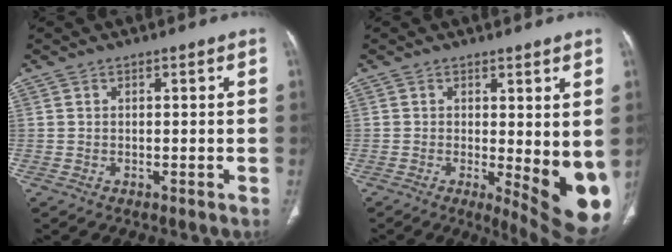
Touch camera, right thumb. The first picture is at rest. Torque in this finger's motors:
{"motor_torque": [-0.44, 1.59, 0.00, -0.15, 0.06]}